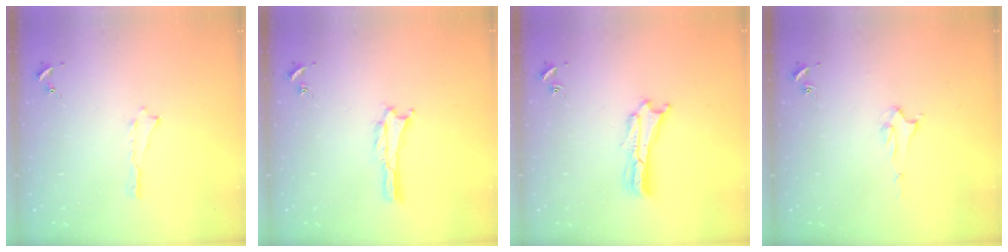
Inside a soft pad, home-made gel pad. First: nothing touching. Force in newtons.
{"total": 0.0}
{"total": 1.8, "press": 1.8, "slide": 0.3}
{"total": 1.9, "press": 1.9, "slide": 0.1}